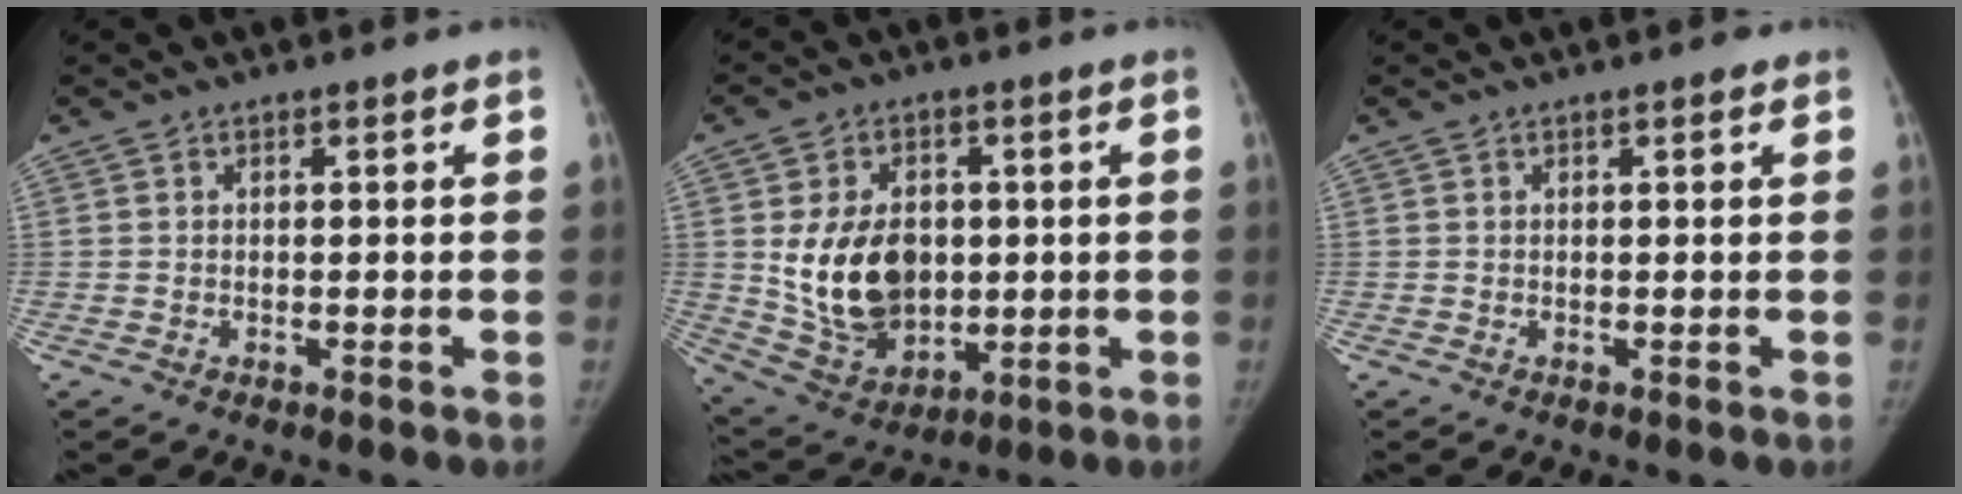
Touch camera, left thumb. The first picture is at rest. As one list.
[{"total": 15.6, "force": [1.0, 11.3, 10.7], "torque": [-0.144, -0.014, 0.038]}, {"total": 0.6, "force": [0.4, 0.2, 0.4], "torque": [-0.003, 0.001, 0.002]}]